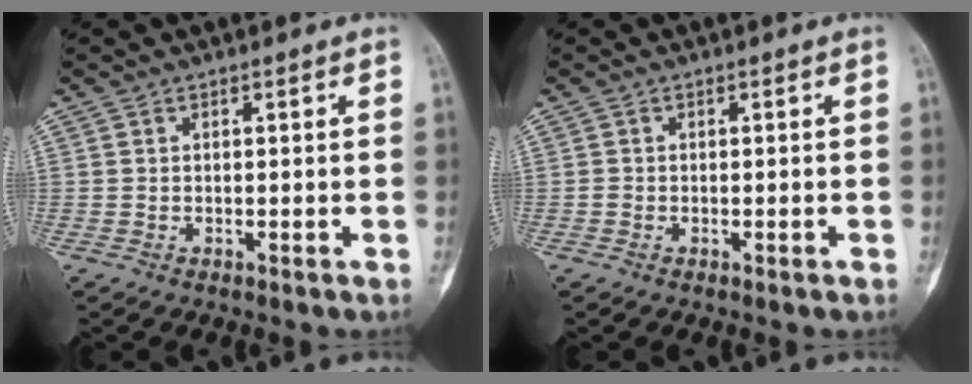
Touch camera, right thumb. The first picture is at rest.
{"total": 0.9, "force": [-0.5, 0.5, 0.6], "torque": [-0.006, 0.001, -0.008]}